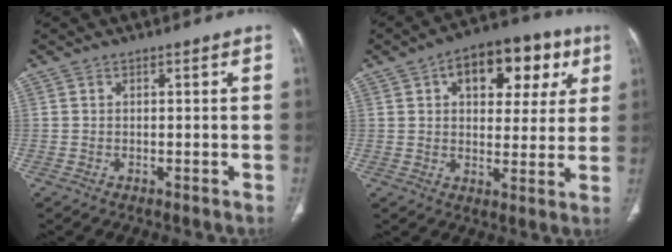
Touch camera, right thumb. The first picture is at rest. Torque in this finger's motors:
{"motor_torque": [0.82, 4.17, 1.19, -0.03, 0.11]}